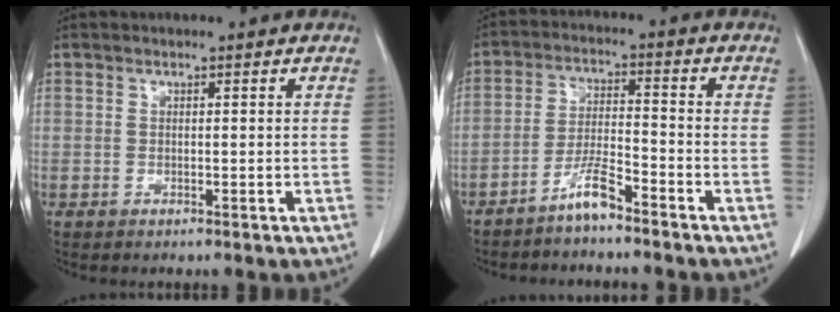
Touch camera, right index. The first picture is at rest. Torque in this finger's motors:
{"motor_torque": [0.51, -0.22, 0.16, 0.02]}